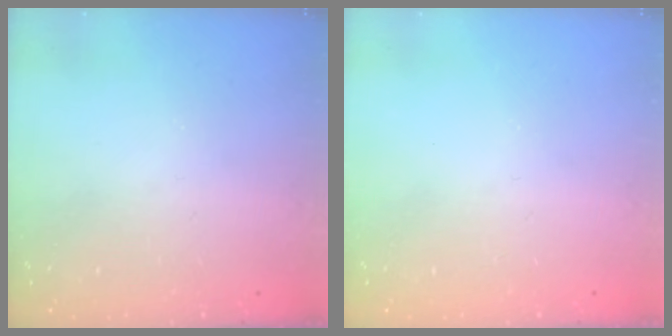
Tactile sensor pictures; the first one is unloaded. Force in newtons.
{"total": 0.0}